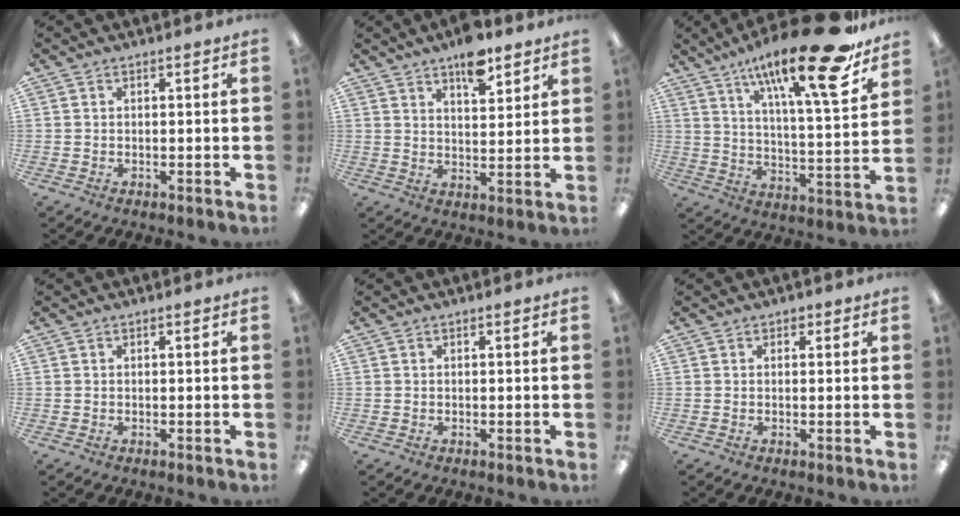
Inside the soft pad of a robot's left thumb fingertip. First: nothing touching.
{"total": 8.7, "force": [6.3, 3.4, 4.8], "torque": [-0.062, -0.038, 0.106]}
{"total": 22.9, "force": [15.5, 4.5, 16.2], "torque": [-0.255, -0.100, 0.241]}
{"total": 0.0}
{"total": 0.0}
{"total": 1.2, "force": [0.7, 0.9, 0.5], "torque": [0.006, -0.005, 0.009]}